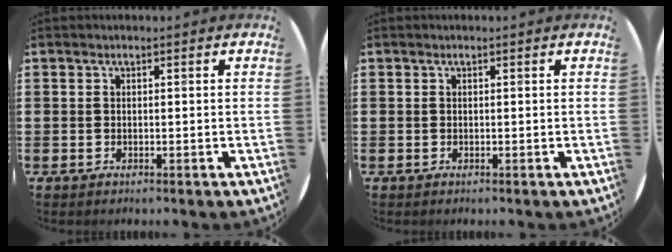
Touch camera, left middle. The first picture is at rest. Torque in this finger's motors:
{"motor_torque": [-0.07, 0.06, 0.00, 0.00]}